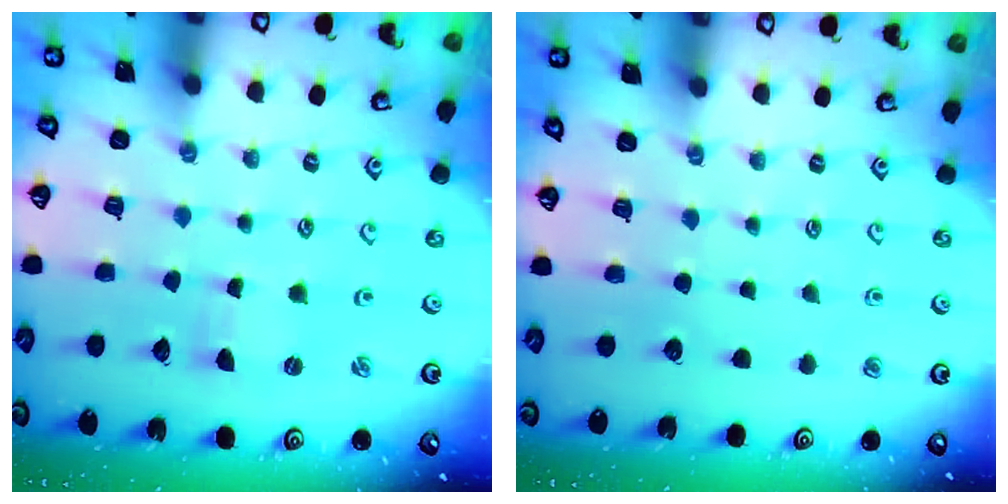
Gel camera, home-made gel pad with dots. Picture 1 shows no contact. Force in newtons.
{"total": 0.0}